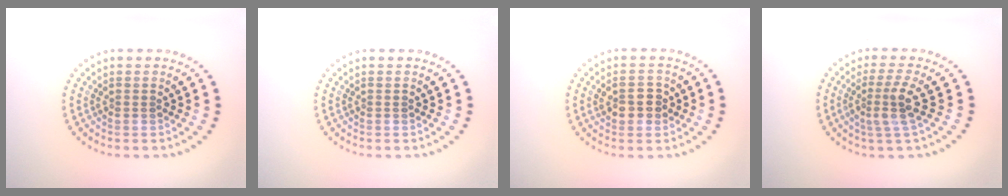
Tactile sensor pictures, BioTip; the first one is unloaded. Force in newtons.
{"total": 0.0}
{"total": 2.5, "press": 2.5, "slide": 0.4}
{"total": 2.9, "press": 2.1, "slide": 2.0}